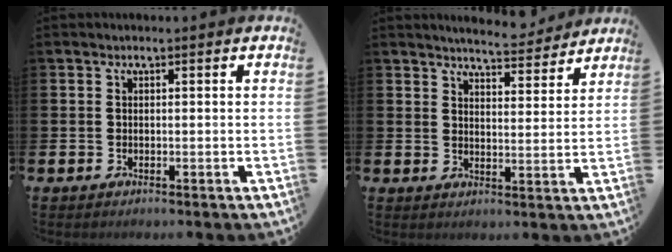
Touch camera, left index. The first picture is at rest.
{"total": 5.4, "force": [5.3, 0.3, 0.4], "torque": [-0.015, -0.038, 0.094]}